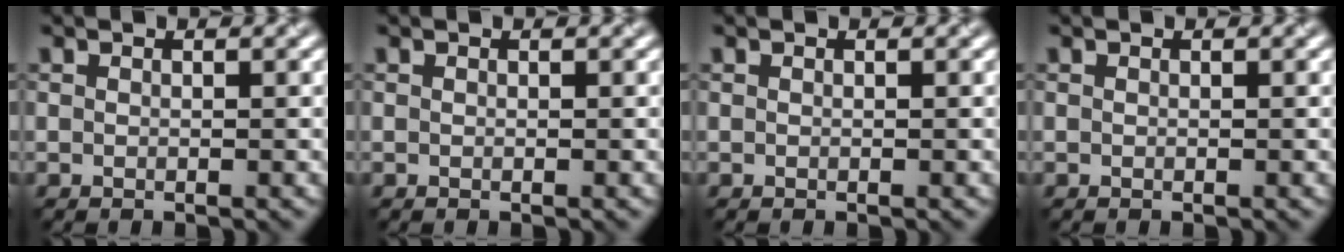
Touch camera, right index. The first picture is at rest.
{"total": 0.0}
{"total": 0.0}
{"total": 0.0}